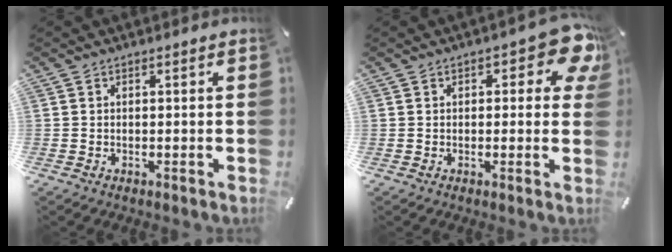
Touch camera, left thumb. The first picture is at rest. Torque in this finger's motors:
{"motor_torque": [0.30, 0.24, 0.34, 0.31, 0.03]}